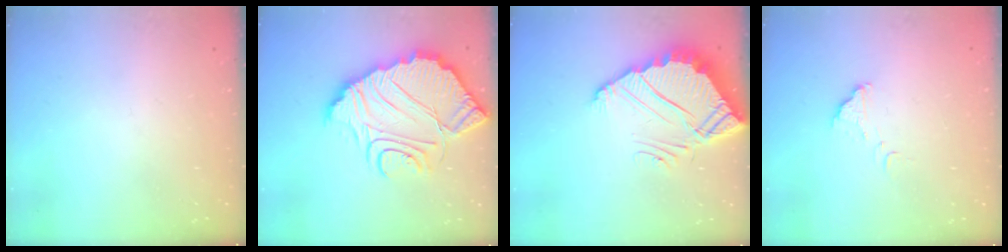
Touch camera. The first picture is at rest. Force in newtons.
{"total": 18.5, "press": 18.4, "slide": 1.6}
{"total": 8.3, "press": 8.3, "slide": 0.6}
{"total": 2.4, "press": 2.4, "slide": 0.1}